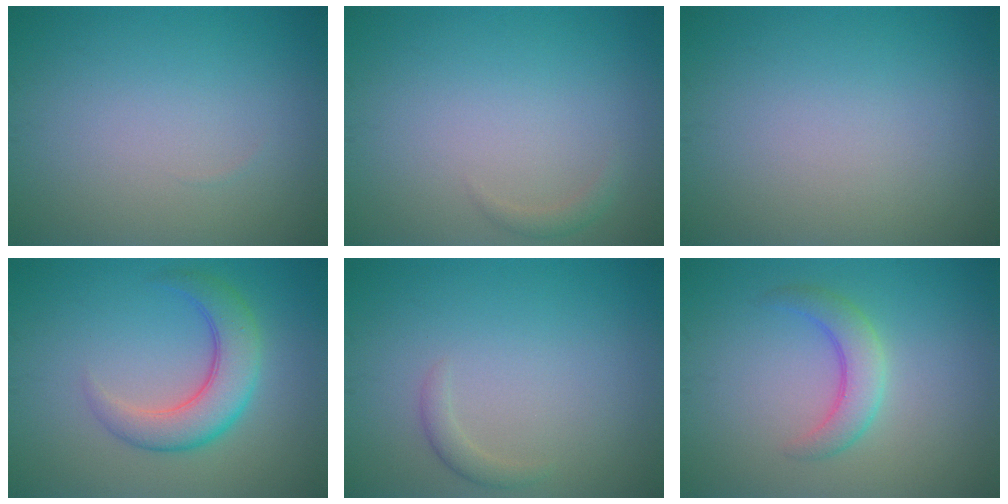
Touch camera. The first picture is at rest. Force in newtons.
{"total": 0.9, "press": 0.9, "slide": 0.1}
{"total": 0.0}
{"total": 5.1, "press": 5.1, "slide": 0.3}
{"total": 1.1, "press": 1.1, "slide": 0.0}
{"total": 3.0, "press": 3.0, "slide": 0.2}